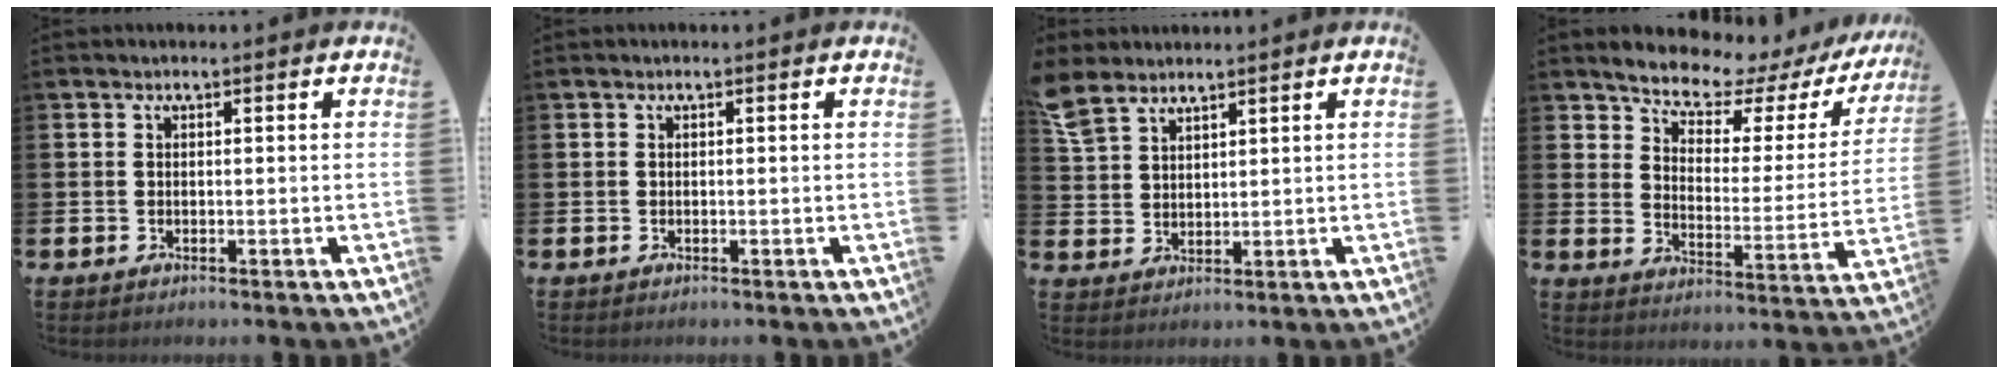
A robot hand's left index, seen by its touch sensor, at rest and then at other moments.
{"total": 0.0}
{"total": 5.1, "force": [4.5, 2.0, 0.9], "torque": [-0.017, -0.019, 0.084]}
{"total": 7.5, "force": [6.8, 2.2, 2.4], "torque": [-0.065, -0.054, 0.112]}